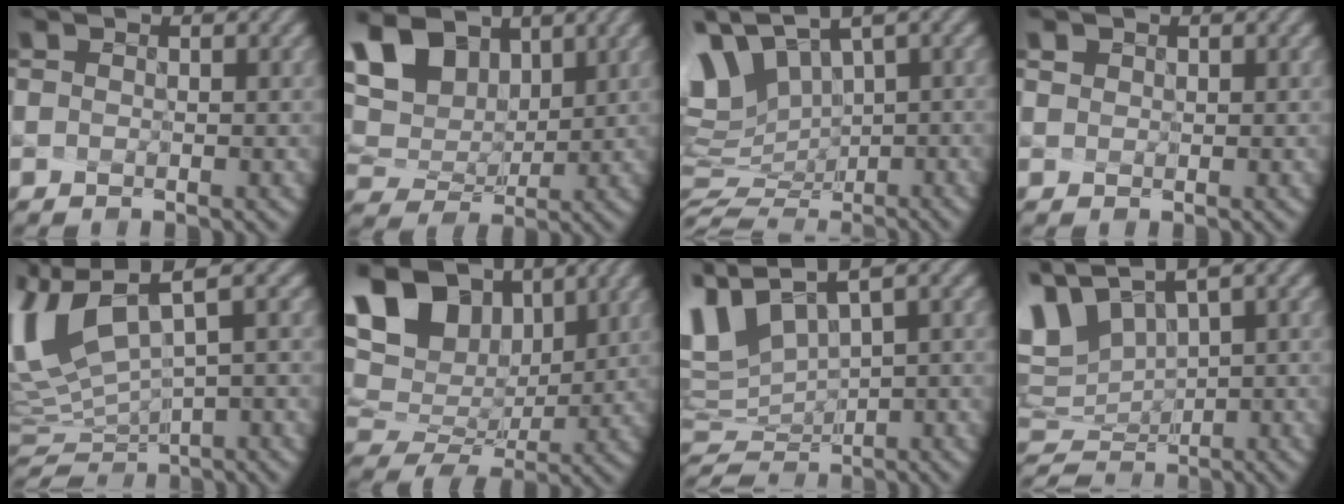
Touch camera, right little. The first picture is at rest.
{"total": 9.3, "force": [4.9, 5.4, 5.7], "torque": [-0.132, 0.003, 0.097]}
{"total": 5.6, "force": [1.1, 3.6, 4.1], "torque": [-0.124, -0.002, 0.066]}
{"total": 2.4, "force": [1.6, 1.4, 1.1], "torque": [-0.038, -0.003, 0.022]}
{"total": 6.2, "force": [1.3, 1.9, 5.7], "torque": [-0.159, -0.020, 0.052]}
{"total": 11.6, "force": [5.8, 6.5, 7.6], "torque": [-0.169, 0.015, 0.111]}
{"total": 4.3, "force": [2.0, 1.4, 3.4], "torque": [-0.109, -0.013, 0.067]}
{"total": 4.7, "force": [2.2, 2.6, 3.3], "torque": [-0.106, -0.006, 0.078]}